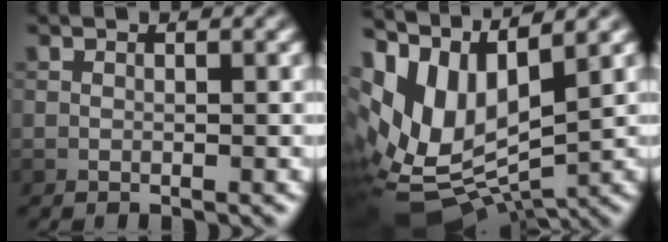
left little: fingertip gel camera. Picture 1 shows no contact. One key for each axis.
{"total": 11.9, "fx": 2.6, "fy": 6.3, "fz": 9.8, "tx": -0.204, "ty": -0.002, "tz": 0.058}